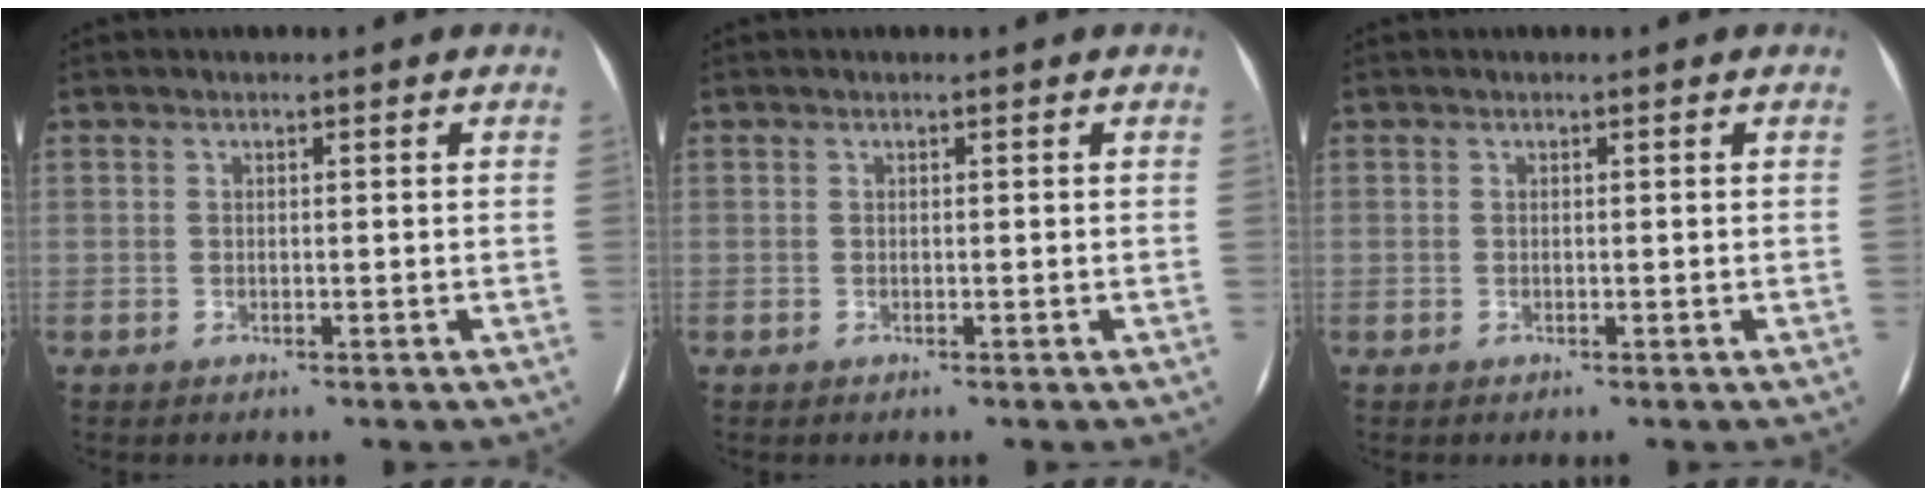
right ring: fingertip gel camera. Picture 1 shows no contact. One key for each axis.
{"total": 0.0}
{"total": 0.0}